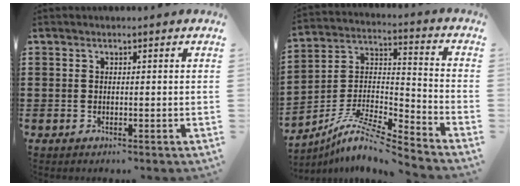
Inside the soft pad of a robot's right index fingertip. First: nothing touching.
{"total": 8.6, "force": [-7.4, 1.1, 4.2], "torque": [-0.092, -0.001, -0.153]}